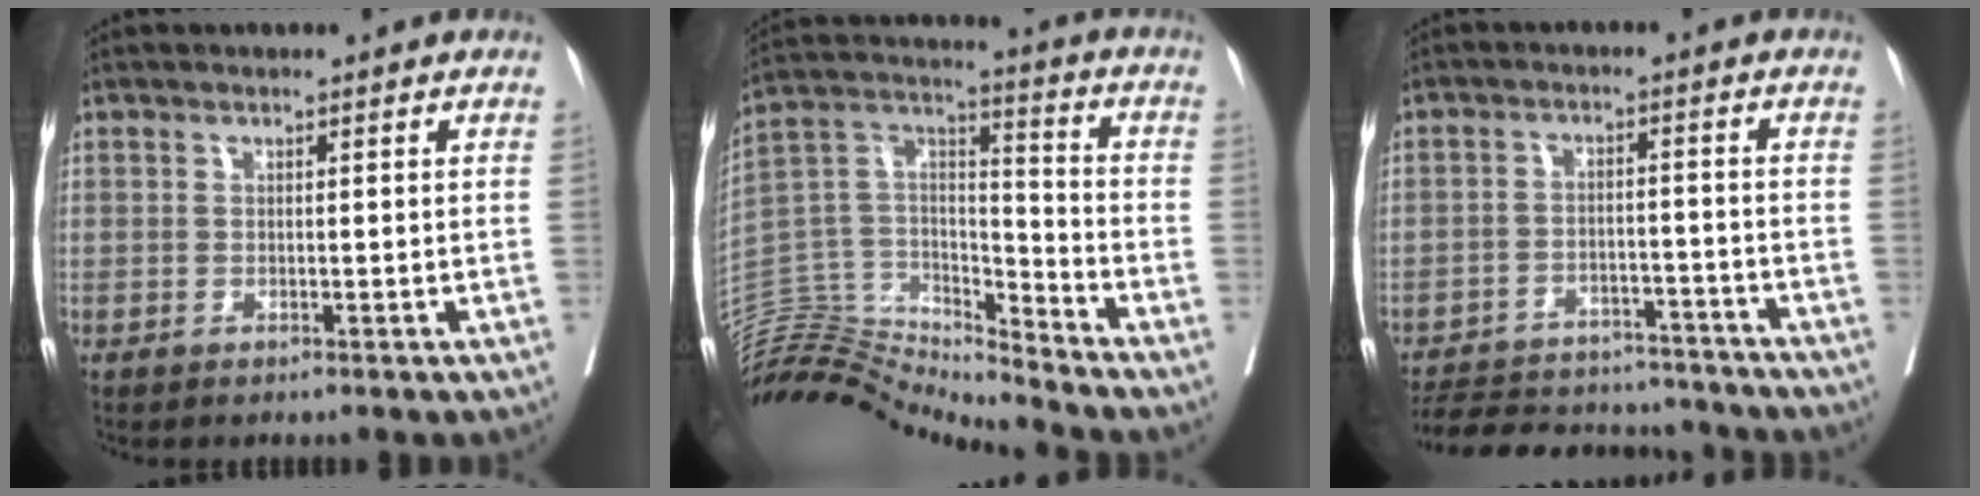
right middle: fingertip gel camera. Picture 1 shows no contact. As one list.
[{"total": 14.4, "force": [-14.4, 0.4, 0.5], "torque": [0.001, 0.069, -0.271]}, {"total": 17.2, "force": [-15.9, 4.7, 4.5], "torque": [-0.094, 0.005, -0.222]}]